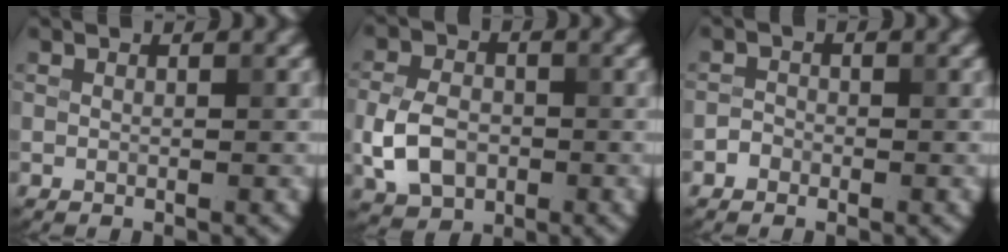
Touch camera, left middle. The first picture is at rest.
{"total": 5.1, "force": [-1.3, 3.6, 3.3], "torque": [-0.072, 0.000, -0.028]}
{"total": 1.0, "force": [-0.6, 0.7, 0.1], "torque": [0.003, 0.003, -0.013]}